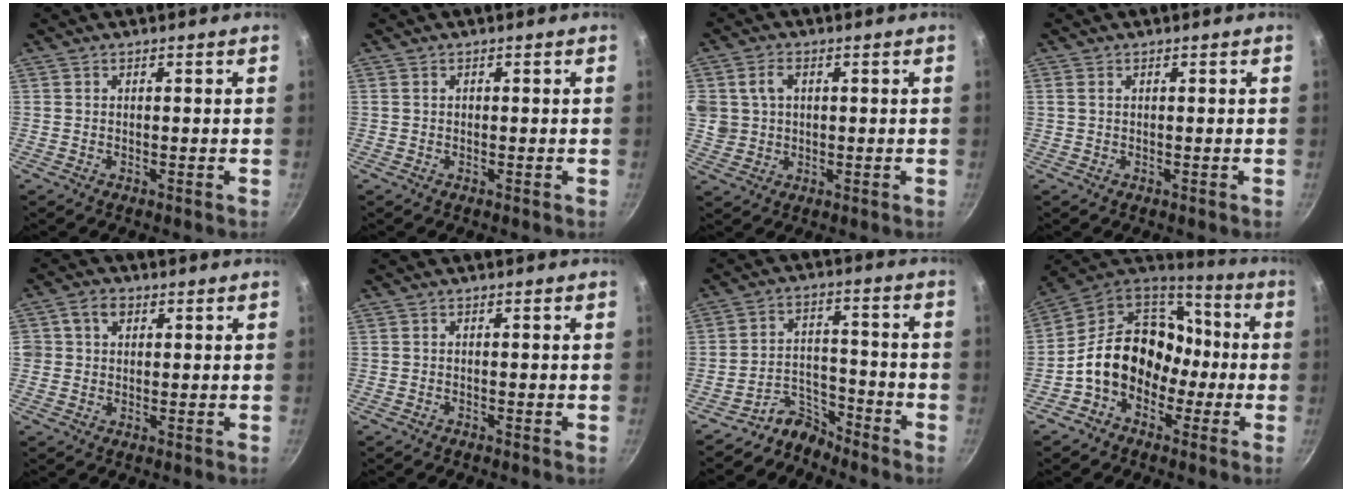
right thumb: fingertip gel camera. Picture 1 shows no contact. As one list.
[{"total": 0.5, "force": [0.0, 0.5, 0.3], "torque": [-0.002, 0.003, 0.001]}, {"total": 7.0, "force": [1.8, 5.5, 3.8], "torque": [-0.059, 0.000, 0.037]}, {"total": 0.8, "force": [0.2, 0.6, 0.6], "torque": [-0.011, 0.002, 0.003]}, {"total": 4.0, "force": [1.2, 3.2, 2.2], "torque": [-0.021, 0.002, 0.015]}, {"total": 0.0}, {"total": 6.4, "force": [-5.9, 2.4, 0.3], "torque": [0.012, 0.066, -0.122]}, {"total": 18.4, "force": [-2.8, 14.5, 10.9], "torque": [-0.138, 0.065, -0.057]}]